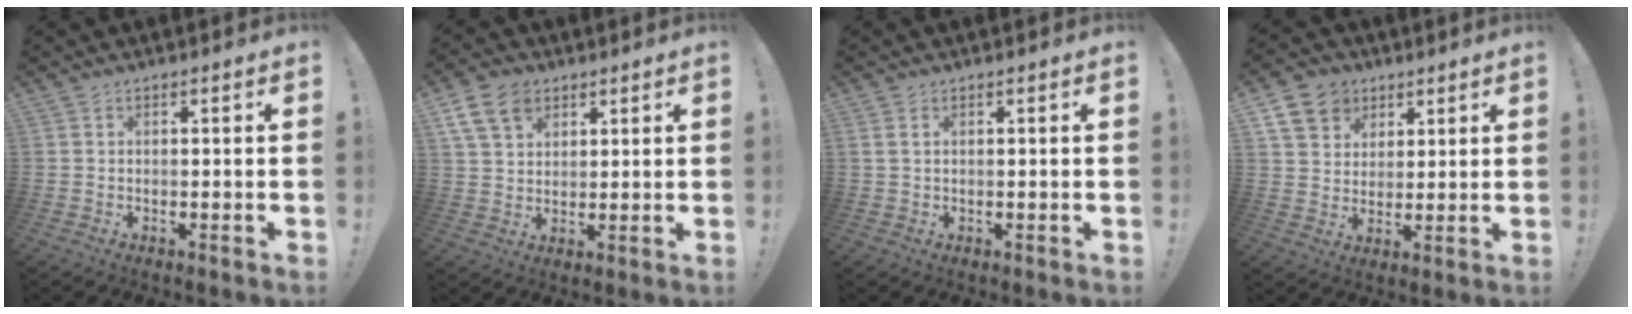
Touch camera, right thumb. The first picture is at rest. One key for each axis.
{"total": 10.4, "fx": 5.5, "fy": 7.3, "fz": 4.9, "tx": -0.080, "ty": -0.017, "tz": 0.109}
{"total": 1.6, "fx": 0.6, "fy": 0.9, "fz": 1.2, "tx": -0.023, "ty": 0.004, "tz": 0.012}
{"total": 10.9, "fx": 5.5, "fy": 8.8, "fz": 3.5, "tx": -0.046, "ty": -0.032, "tz": 0.111}